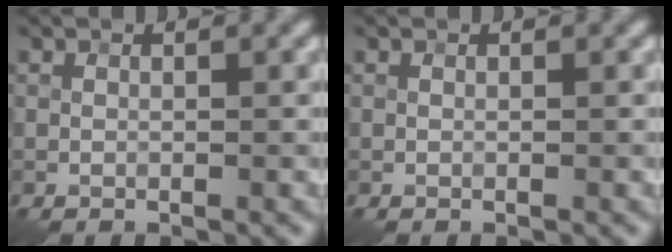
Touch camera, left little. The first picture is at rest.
{"total": 0.0}